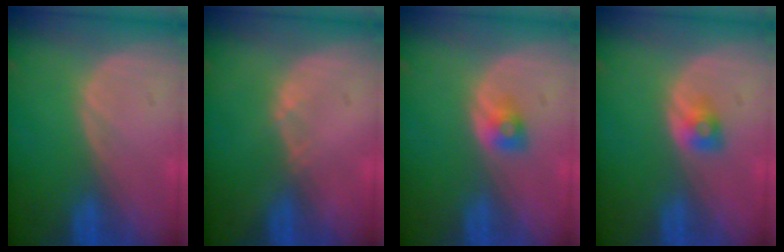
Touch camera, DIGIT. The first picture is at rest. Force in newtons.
{"total": 0.6, "press": 0.5, "slide": 0.2}
{"total": 2.0, "press": 2.0, "slide": 0.3}
{"total": 2.0, "press": 2.0, "slide": 0.3}